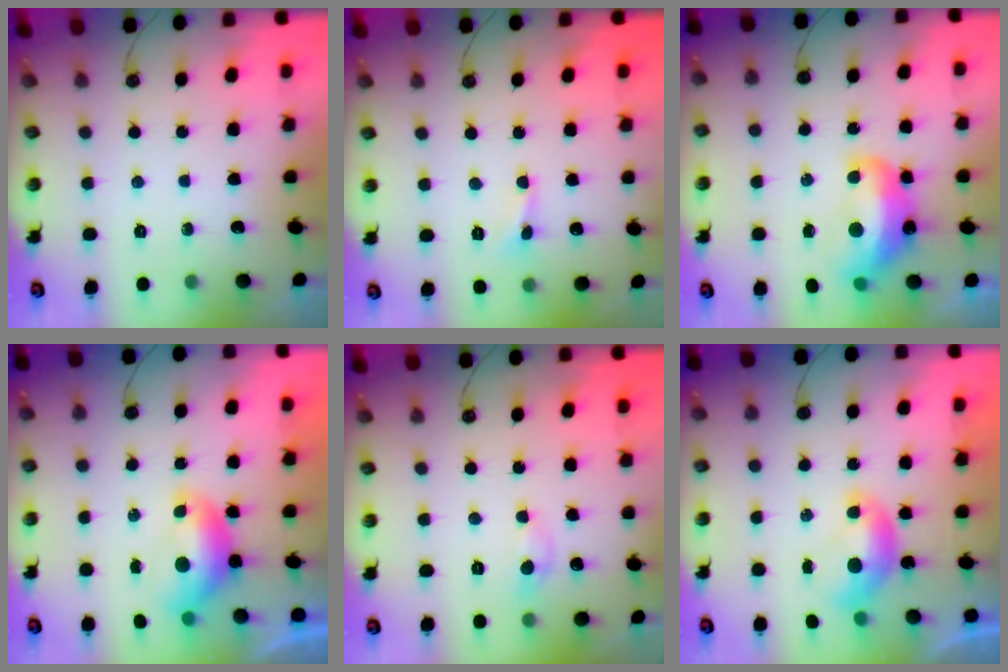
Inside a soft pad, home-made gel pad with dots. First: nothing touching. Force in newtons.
{"total": 1.7, "press": 1.6, "slide": 0.5}
{"total": 8.0, "press": 7.9, "slide": 1.0}
{"total": 0.0}
{"total": 1.5, "press": 1.5, "slide": 0.1}
{"total": 0.0}